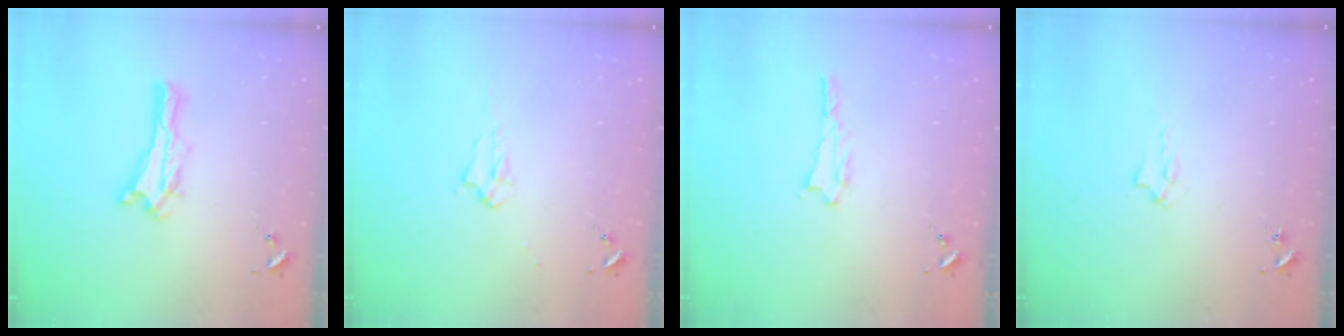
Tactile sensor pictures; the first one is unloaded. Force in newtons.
{"total": 1.7, "press": 1.6, "slide": 0.2}
{"total": 1.0, "press": 1.0, "slide": 0.1}
{"total": 1.4, "press": 1.4, "slide": 0.2}